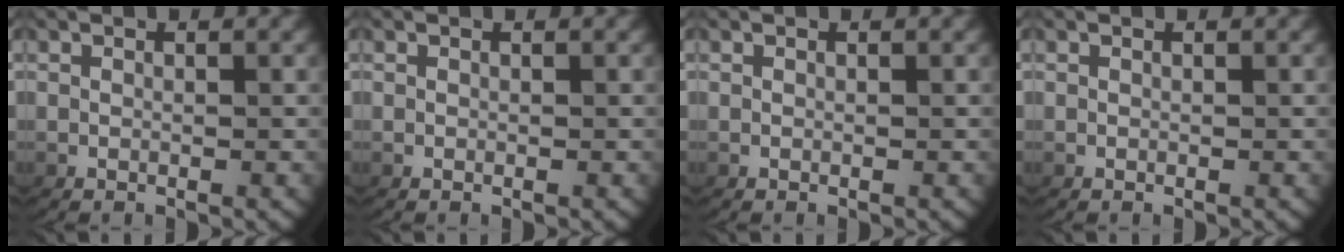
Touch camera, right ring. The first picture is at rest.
{"total": 0.0}
{"total": 0.0}
{"total": 0.0}